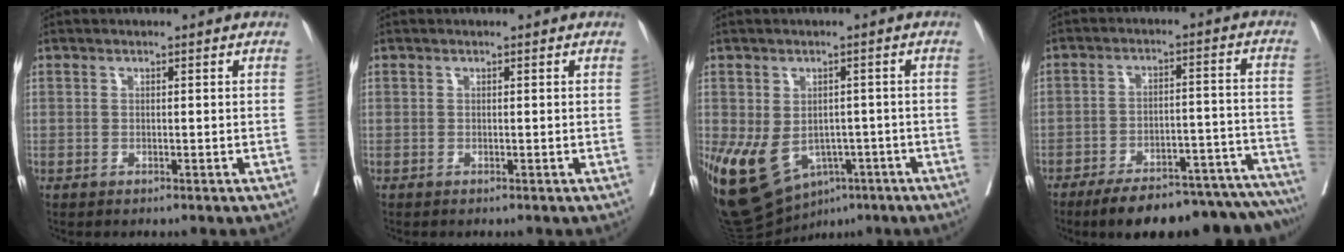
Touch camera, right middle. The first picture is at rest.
{"total": 0.0}
{"total": 15.8, "force": [-6.8, 10.8, 9.2], "torque": [-0.194, -0.005, -0.088]}
{"total": 22.7, "force": [-20.2, 4.5, 9.2], "torque": [-0.062, 0.022, -0.266]}